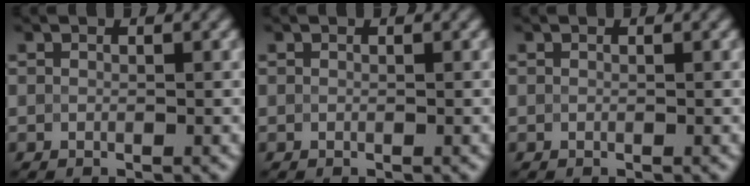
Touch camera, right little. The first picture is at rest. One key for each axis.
{"total": 0.0}
{"total": 0.0}